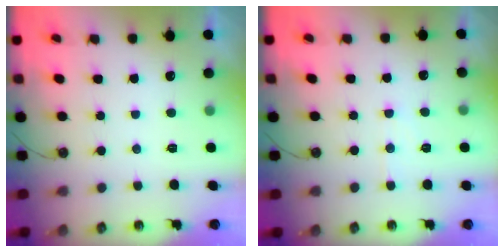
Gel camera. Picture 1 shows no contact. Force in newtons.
{"total": 4.1, "press": 4.0, "slide": 0.6}